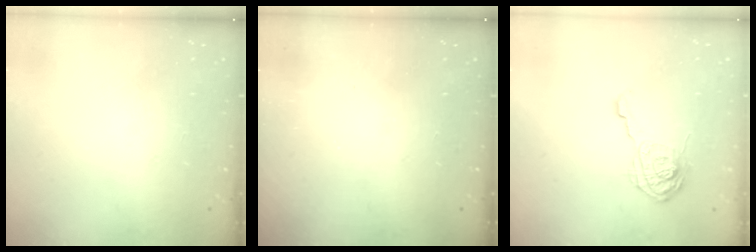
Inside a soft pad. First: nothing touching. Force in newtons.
{"total": 2.3, "press": 2.2, "slide": 0.8}
{"total": 11.7, "press": 11.7, "slide": 0.5}